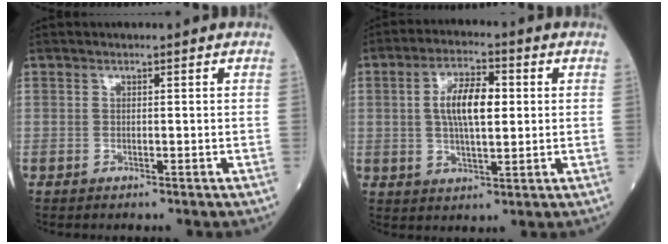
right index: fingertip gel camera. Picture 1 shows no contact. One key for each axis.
{"total": 8.3, "fx": 1.1, "fy": 2.9, "fz": 7.7, "tx": -0.145, "ty": 0.013, "tz": 0.019}